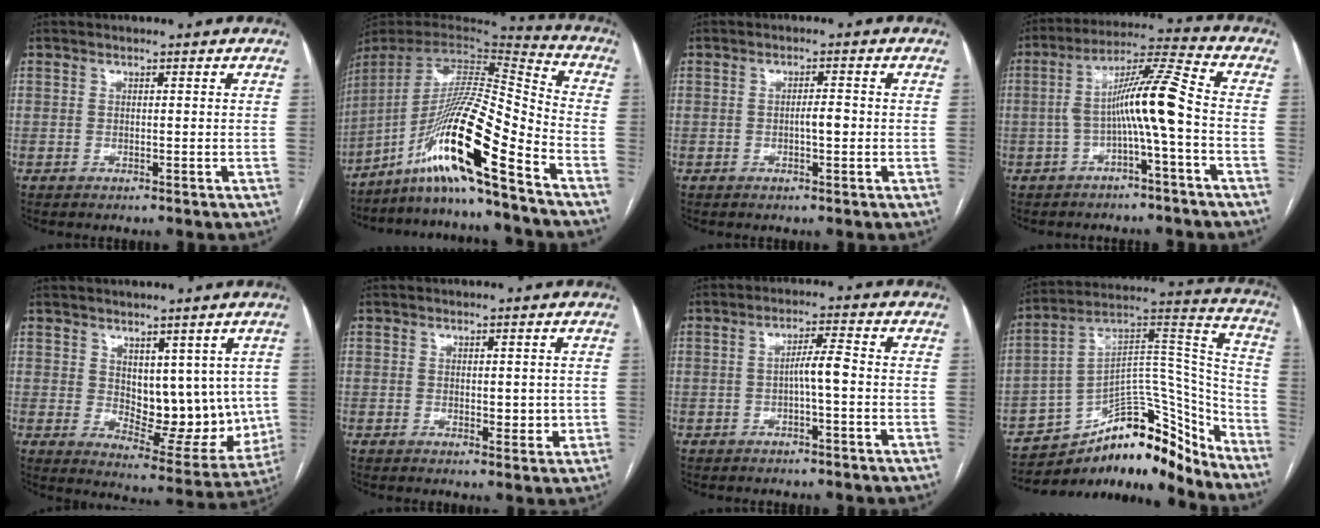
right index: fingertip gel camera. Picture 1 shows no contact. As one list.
[{"total": 19.5, "force": [-12.4, -1.4, 14.9], "torque": [-0.295, -0.009, -0.231]}, {"total": 2.1, "force": [-0.4, 0.5, 2.0], "torque": [-0.033, 0.003, -0.008]}, {"total": 9.7, "force": [-2.1, -0.6, 9.4], "torque": [-0.165, 0.031, -0.038]}, {"total": 11.4, "force": [2.2, 6.6, 9.1], "torque": [-0.106, -0.008, 0.052]}, {"total": 2.6, "force": [0.0, 1.3, 2.2], "torque": [-0.029, -0.005, 0.004]}, {"total": 3.6, "force": [-0.7, 0.1, 3.6], "torque": [-0.058, 0.007, -0.011]}, {"total": 20.3, "force": [-16.6, 7.2, 9.1], "torque": [-0.124, 0.071, -0.259]}]